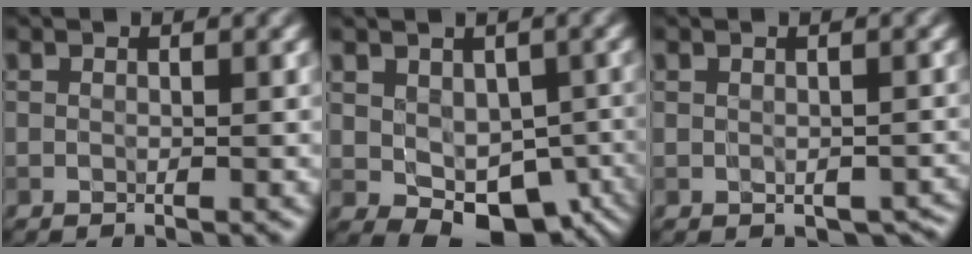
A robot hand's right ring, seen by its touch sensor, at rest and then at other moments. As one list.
[{"total": 7.2, "force": [-2.0, 4.7, 5.1], "torque": [-0.076, -0.017, -0.016]}, {"total": 2.5, "force": [-0.9, 1.8, 1.5], "torque": [-0.017, -0.015, -0.003]}]